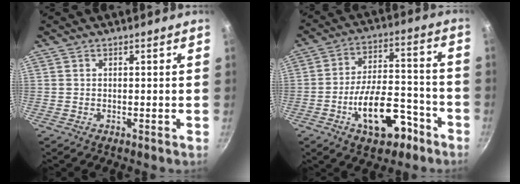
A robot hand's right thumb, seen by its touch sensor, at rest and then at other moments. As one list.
[{"total": 15.1, "force": [-7.2, 7.5, 10.9], "torque": [-0.150, 0.064, -0.104]}]